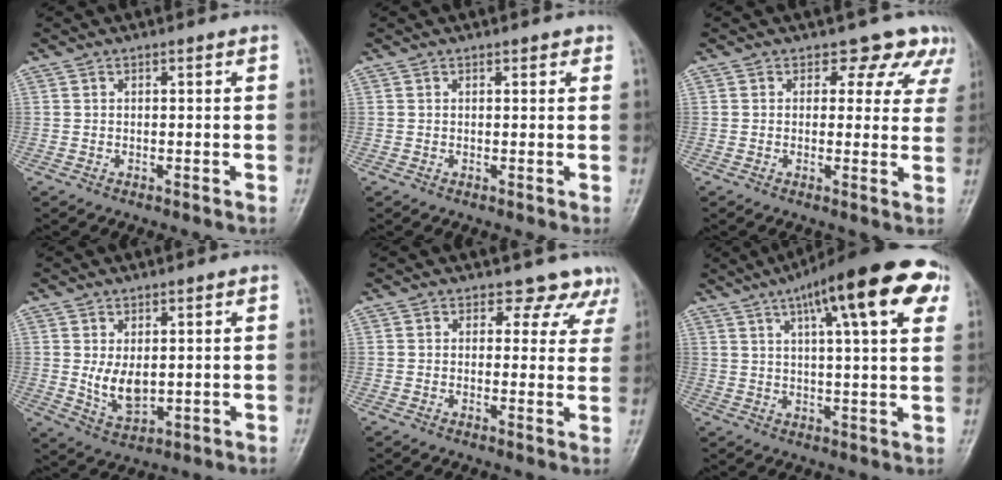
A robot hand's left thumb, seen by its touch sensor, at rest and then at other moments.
{"total": 1.0, "force": [0.7, 0.6, 0.5], "torque": [0.000, -0.003, 0.005]}
{"total": 7.3, "force": [5.6, 4.5, 1.4], "torque": [0.031, -0.023, 0.041]}
{"total": 5.8, "force": [0.6, 3.5, 4.6], "torque": [-0.071, -0.016, 0.025]}
{"total": 6.1, "force": [4.9, 3.6, 0.5], "torque": [0.037, -0.023, 0.034]}
{"total": 18.8, "force": [8.8, 4.5, 16.0], "torque": [-0.214, 0.008, 0.118]}